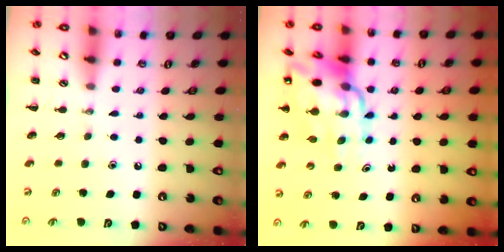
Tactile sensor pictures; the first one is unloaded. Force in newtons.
{"total": 15.0, "press": 14.4, "slide": 4.1}